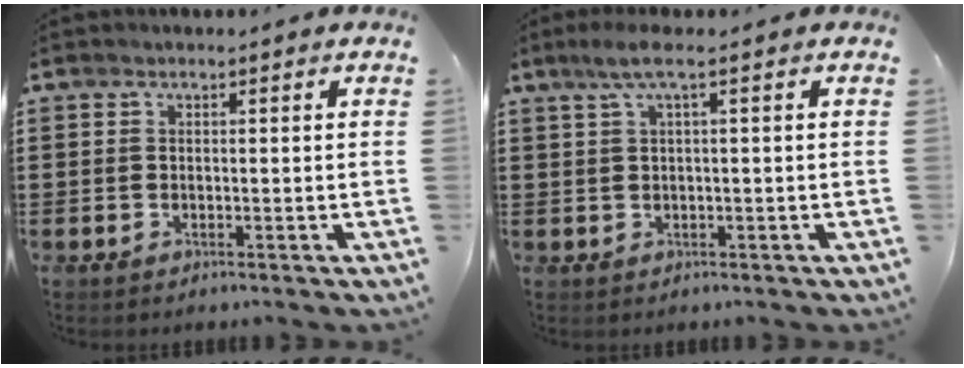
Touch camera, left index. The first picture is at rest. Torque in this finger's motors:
{"motor_torque": [0.54, -0.45, 0.33, 0.11]}